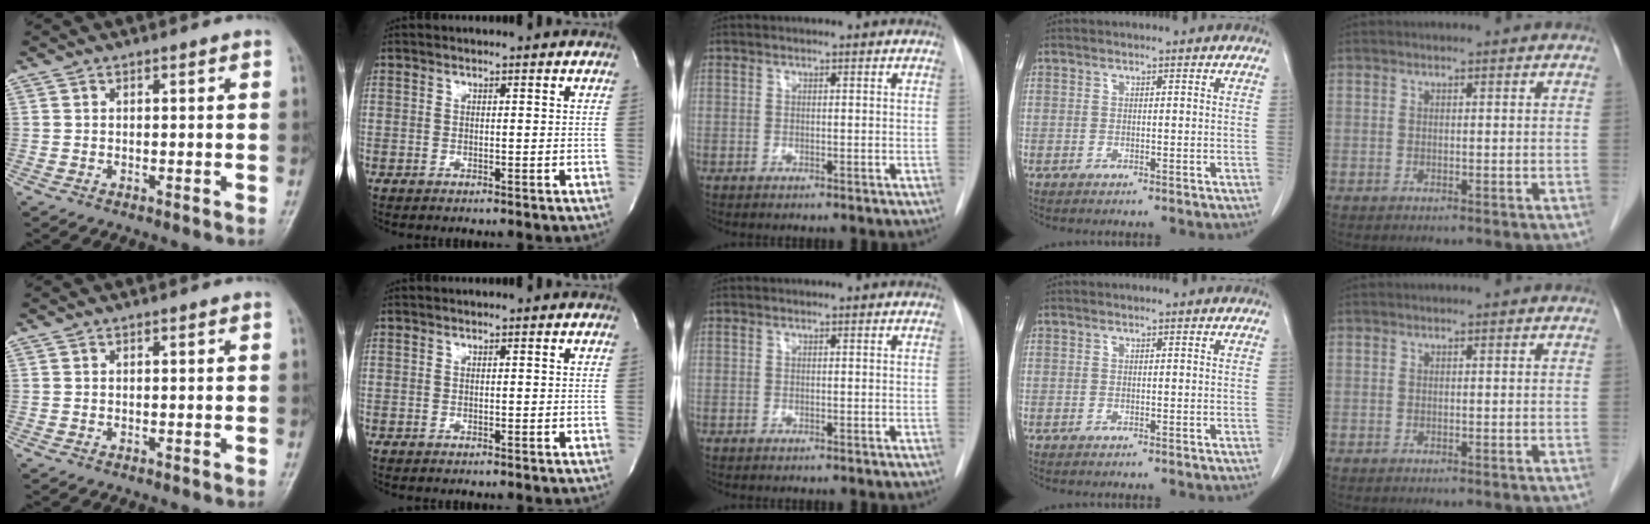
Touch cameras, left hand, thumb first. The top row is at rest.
{}